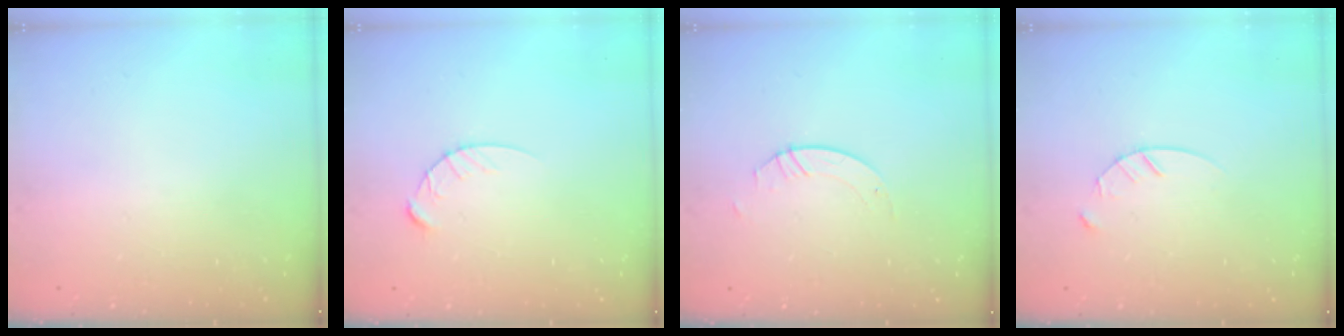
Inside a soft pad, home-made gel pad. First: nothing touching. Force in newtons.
{"total": 5.7, "press": 5.7, "slide": 0.5}
{"total": 2.1, "press": 2.1, "slide": 0.1}
{"total": 4.1, "press": 4.1, "slide": 0.5}